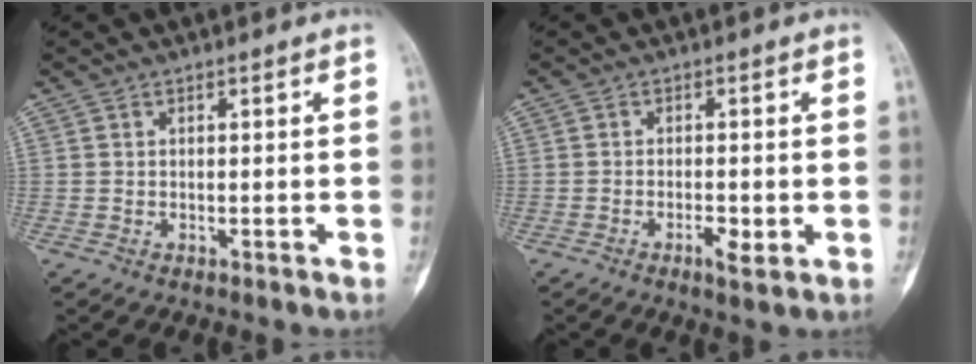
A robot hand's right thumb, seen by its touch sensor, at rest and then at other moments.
{"total": 3.2, "force": [-1.1, 1.0, 2.8], "torque": [-0.049, -0.001, -0.017]}